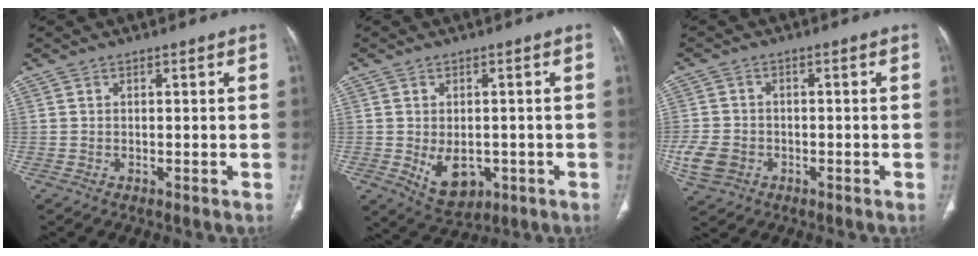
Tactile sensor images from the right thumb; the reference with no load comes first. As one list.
[{"total": 7.2, "force": [-1.6, 4.9, 5.1], "torque": [-0.062, -0.003, -0.007]}, {"total": 6.1, "force": [-2.0, 4.9, 3.0], "torque": [-0.068, 0.010, -0.032]}]